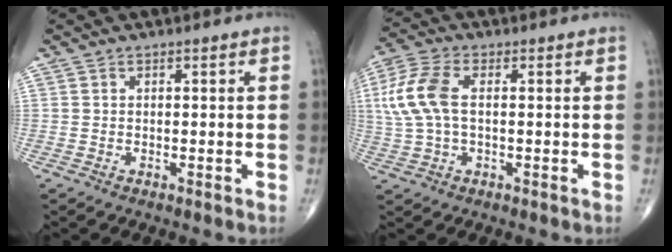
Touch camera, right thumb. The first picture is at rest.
{"total": 9.9, "force": [1.1, 5.2, 8.4], "torque": [-0.207, 0.020, 0.021]}